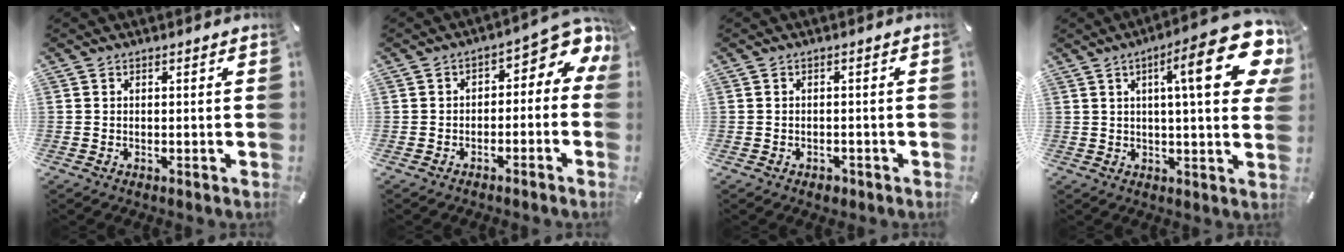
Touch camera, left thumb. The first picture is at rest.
{"total": 5.4, "force": [1.1, 3.3, 4.1], "torque": [-0.049, -0.015, 0.011]}
{"total": 1.6, "force": [-0.9, 1.2, 0.4], "torque": [-0.009, 0.006, -0.021]}
{"total": 21.6, "force": [7.4, 5.3, 19.5], "torque": [-0.274, -0.037, 0.097]}